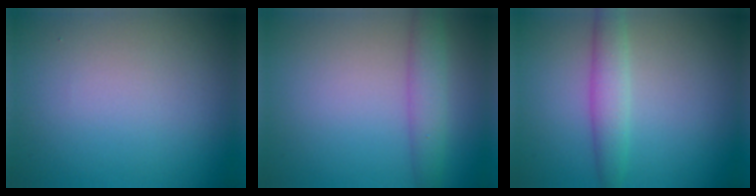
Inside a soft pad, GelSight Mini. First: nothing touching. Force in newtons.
{"total": 3.0, "press": 3.0, "slide": 0.2}
{"total": 2.8, "press": 2.8, "slide": 0.1}